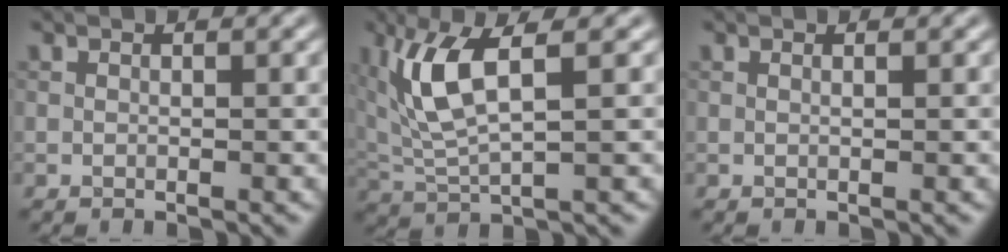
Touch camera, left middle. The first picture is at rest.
{"total": 5.9, "force": [2.0, 1.7, 5.3], "torque": [-0.129, 0.001, 0.043]}
{"total": 0.0}